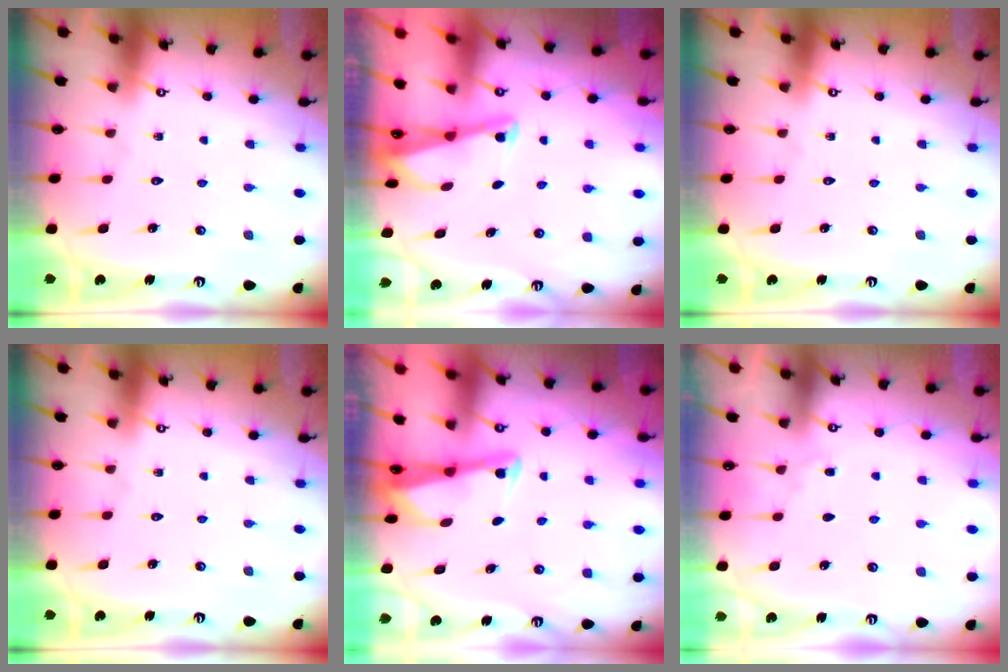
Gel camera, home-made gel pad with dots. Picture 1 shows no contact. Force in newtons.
{"total": 2.1, "press": 2.0, "slide": 0.3}
{"total": 0.0}
{"total": 0.0}
{"total": 2.5, "press": 2.5, "slide": 0.1}
{"total": 4.0, "press": 4.0, "slide": 0.5}